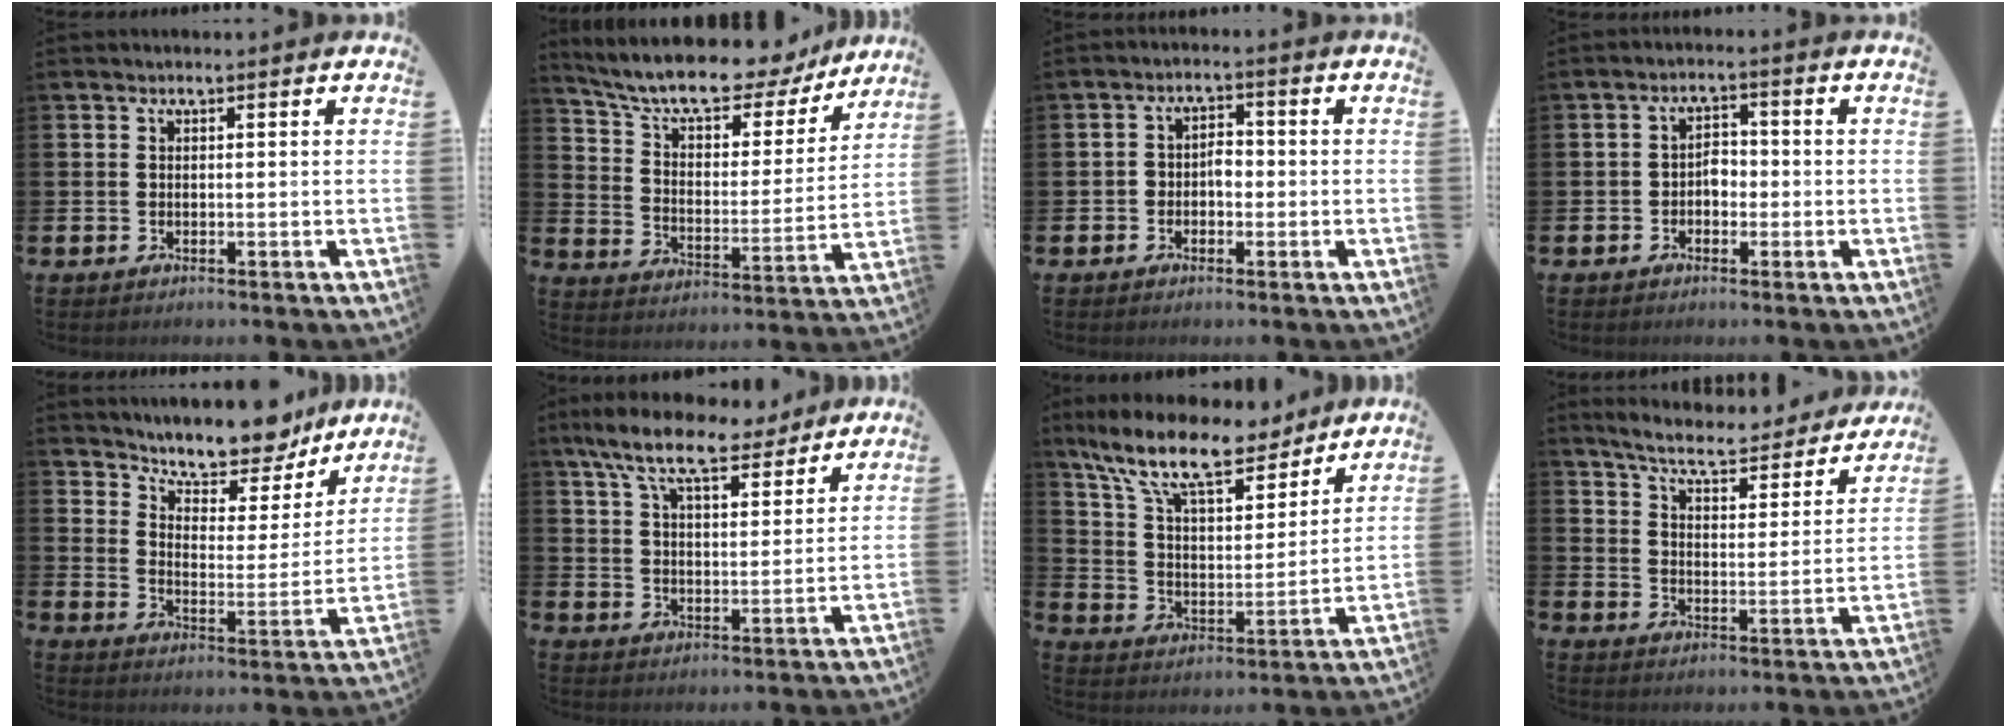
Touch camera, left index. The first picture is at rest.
{"total": 10.9, "force": [9.5, 3.0, 4.4], "torque": [-0.116, -0.060, 0.162]}
{"total": 2.4, "force": [-1.0, 1.8, 1.3], "torque": [-0.027, 0.009, -0.023]}
{"total": 2.4, "force": [-0.9, 1.7, 1.4], "torque": [-0.027, 0.009, -0.022]}
{"total": 11.2, "force": [10.4, 3.0, 3.0], "torque": [-0.075, -0.081, 0.182]}
{"total": 9.9, "force": [8.5, 2.7, 4.3], "torque": [-0.103, -0.036, 0.151]}
{"total": 13.0, "force": [10.6, 4.2, 6.1], "torque": [-0.149, -0.058, 0.186]}
{"total": 7.0, "force": [6.5, 1.0, 2.5], "torque": [-0.081, -0.041, 0.109]}